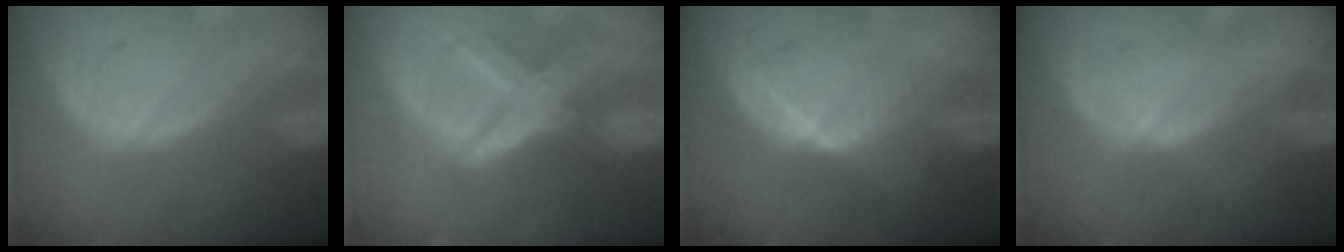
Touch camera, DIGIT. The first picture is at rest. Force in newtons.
{"total": 8.2, "press": 7.0, "slide": 4.3}
{"total": 6.5, "press": 6.1, "slide": 2.2}
{"total": 0.7, "press": 0.4, "slide": 0.5}